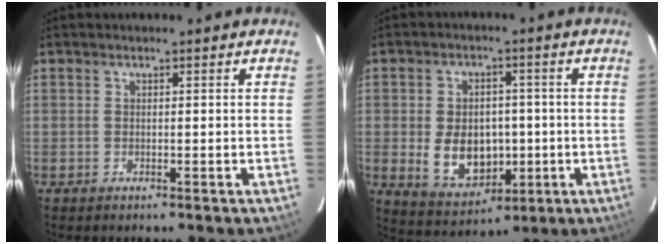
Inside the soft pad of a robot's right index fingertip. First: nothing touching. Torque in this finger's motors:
{"motor_torque": [0.75, 0.37, 0.36, 0.12]}